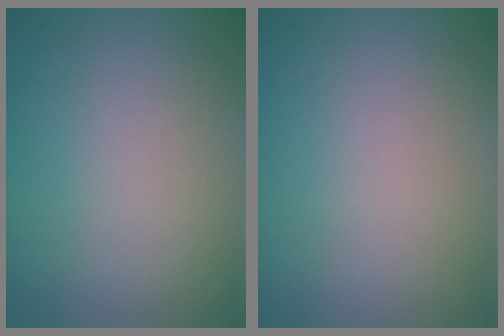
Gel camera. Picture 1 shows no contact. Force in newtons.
{"total": 0.0}